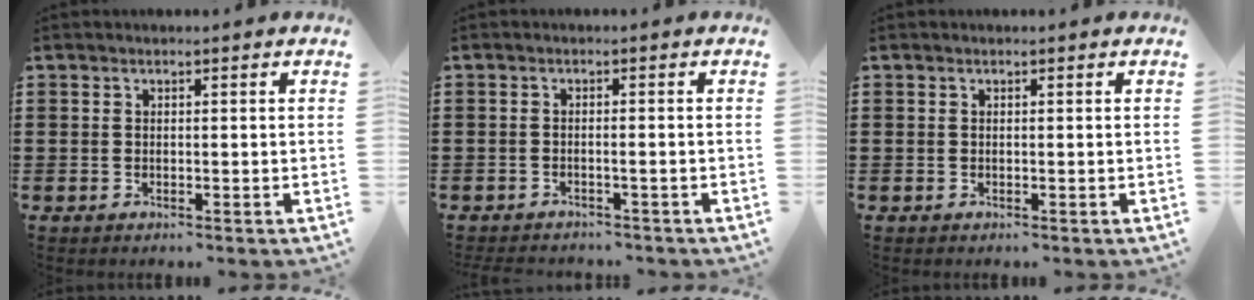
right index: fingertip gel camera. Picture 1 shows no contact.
{"total": 1.3, "force": [-1.2, 0.1, 0.3], "torque": [-0.010, -0.001, -0.024]}
{"total": 0.0}